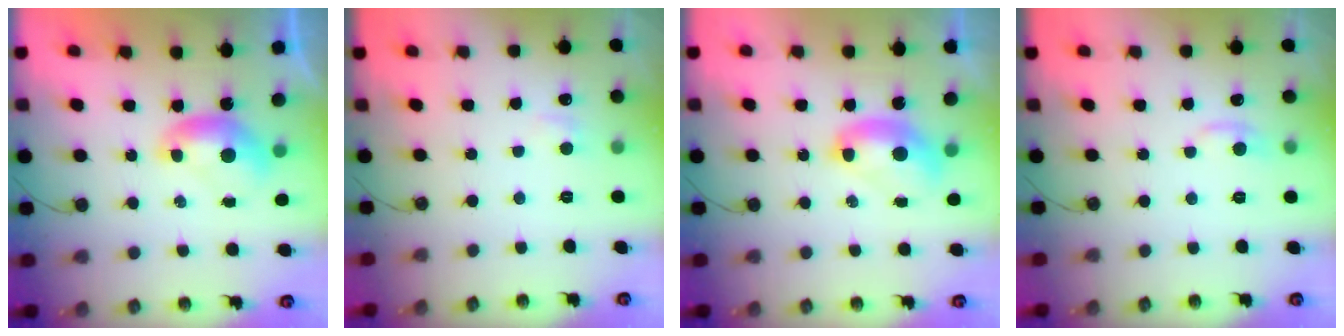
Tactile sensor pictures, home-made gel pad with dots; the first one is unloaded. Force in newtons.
{"total": 1.1, "press": 0.9, "slide": 0.6}
{"total": 2.5, "press": 2.5, "slide": 0.1}
{"total": 1.1, "press": 0.7, "slide": 0.8}